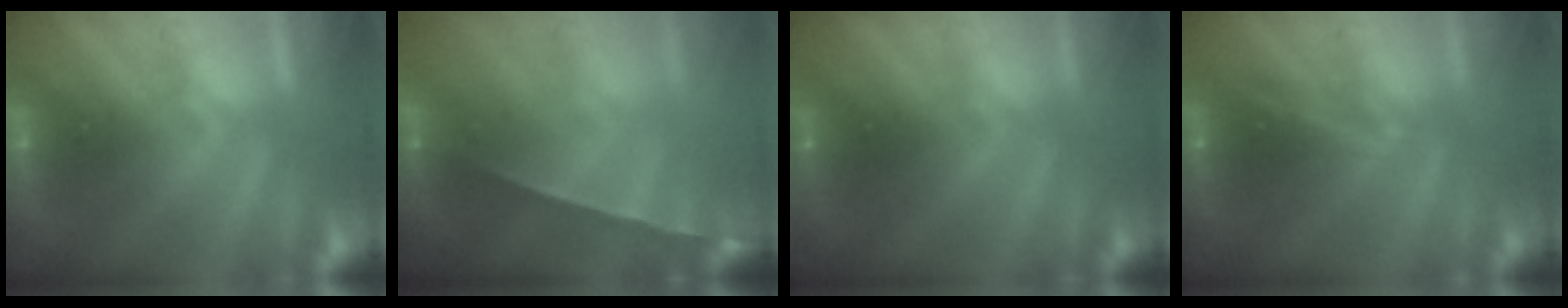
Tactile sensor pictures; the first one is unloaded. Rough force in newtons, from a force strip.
{"total": 1.5}
{"total": 2.3}
{"total": 2.3}